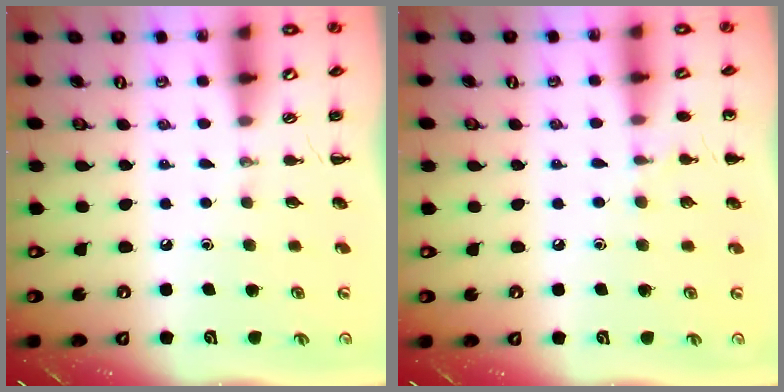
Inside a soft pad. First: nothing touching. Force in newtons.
{"total": 5.2, "press": 5.0, "slide": 1.6}